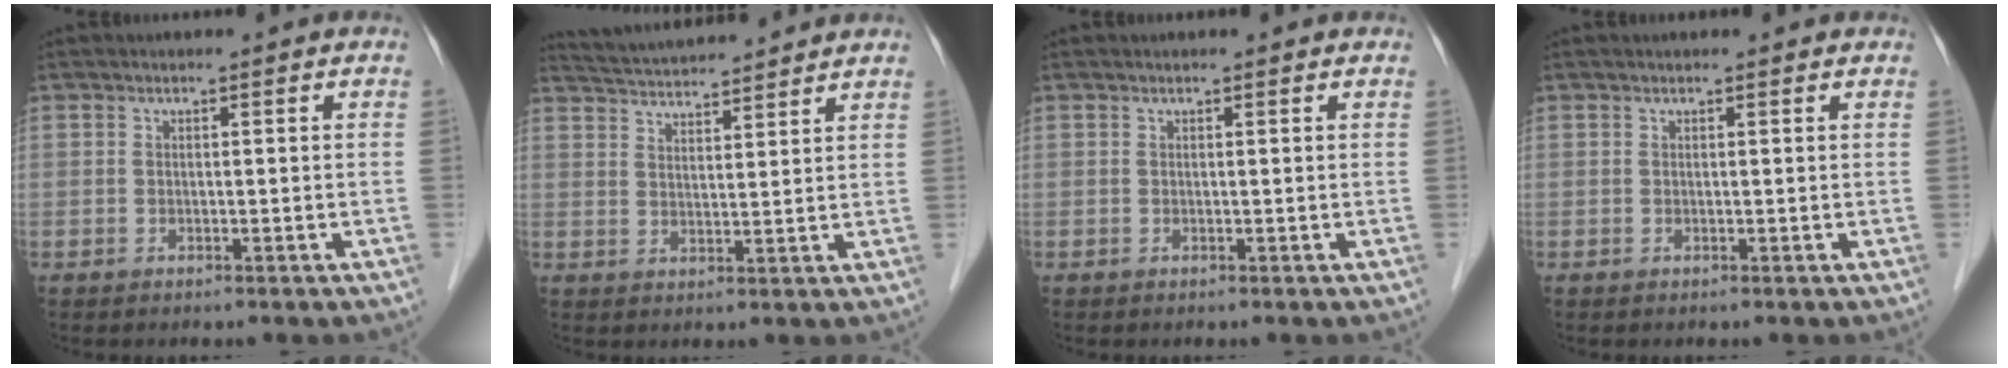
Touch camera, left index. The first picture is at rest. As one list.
[{"total": 10.7, "force": [10.2, 0.7, 3.1], "torque": [-0.063, 0.024, 0.157]}, {"total": 1.2, "force": [1.1, 0.4, 0.5], "torque": [-0.013, 0.015, 0.010]}, {"total": 1.9, "force": [1.7, 0.5, 0.7], "torque": [-0.012, 0.018, 0.015]}]